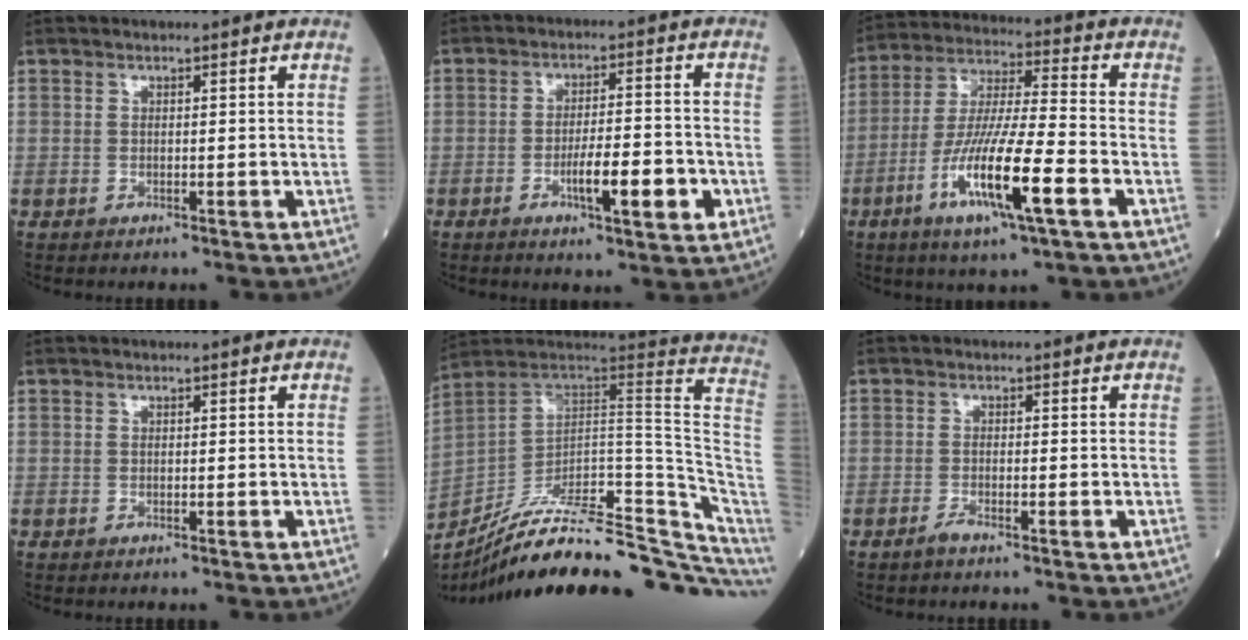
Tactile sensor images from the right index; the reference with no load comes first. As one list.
[{"total": 7.8, "force": [-2.8, 1.3, 7.2], "torque": [-0.118, -0.001, -0.042]}, {"total": 14.7, "force": [-5.8, 1.0, 13.5], "torque": [-0.263, -0.019, -0.105]}, {"total": 0.0}, {"total": 27.8, "force": [-22.7, 5.0, 15.1], "torque": [-0.138, 0.021, -0.329]}, {"total": 1.4, "force": [-1.0, 0.0, 0.9], "torque": [-0.022, -0.002, -0.021]}]